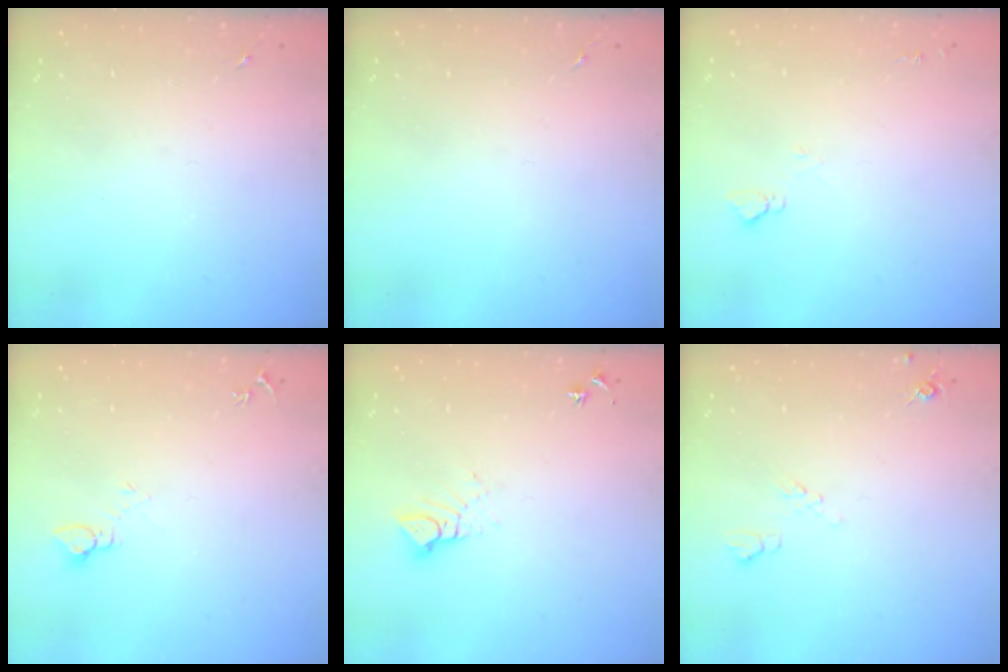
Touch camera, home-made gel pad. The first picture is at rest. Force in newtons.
{"total": 0.0}
{"total": 4.4, "press": 4.3, "slide": 0.6}
{"total": 3.7, "press": 3.7, "slide": 0.3}
{"total": 6.3, "press": 6.3, "slide": 0.1}
{"total": 6.2, "press": 6.2, "slide": 1.0}